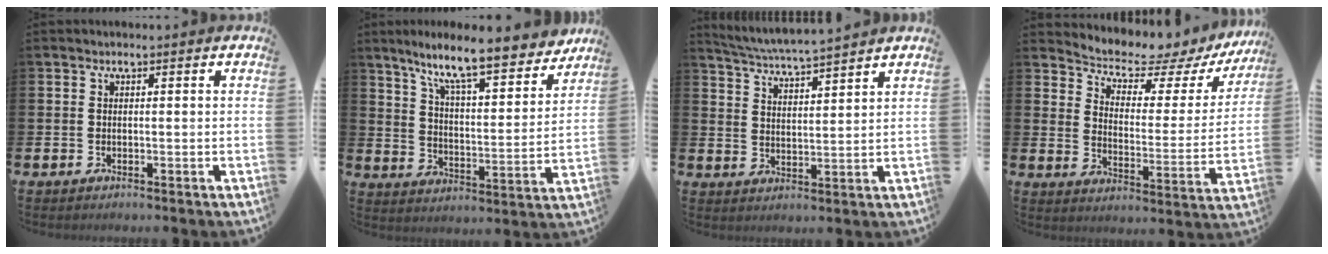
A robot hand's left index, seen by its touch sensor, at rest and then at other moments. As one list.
[{"total": 10.7, "force": [9.3, 1.4, 5.2], "torque": [-0.111, -0.065, 0.152]}, {"total": 5.0, "force": [4.9, -0.4, 0.8], "torque": [-0.034, -0.035, 0.085]}, {"total": 5.6, "force": [5.3, 1.1, 1.4], "torque": [-0.049, -0.048, 0.082]}]